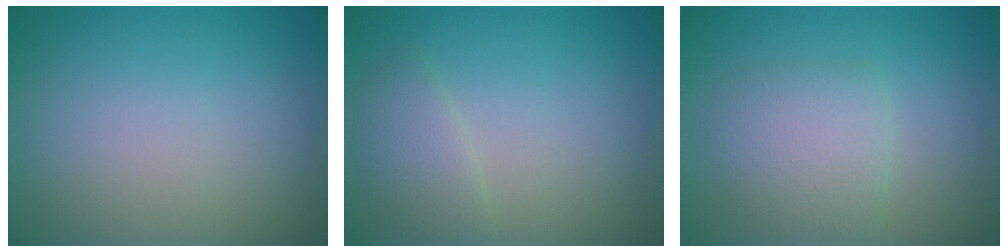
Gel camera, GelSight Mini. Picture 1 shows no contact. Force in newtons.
{"total": 1.9, "press": 1.9, "slide": 0.1}
{"total": 2.9, "press": 2.9, "slide": 0.1}